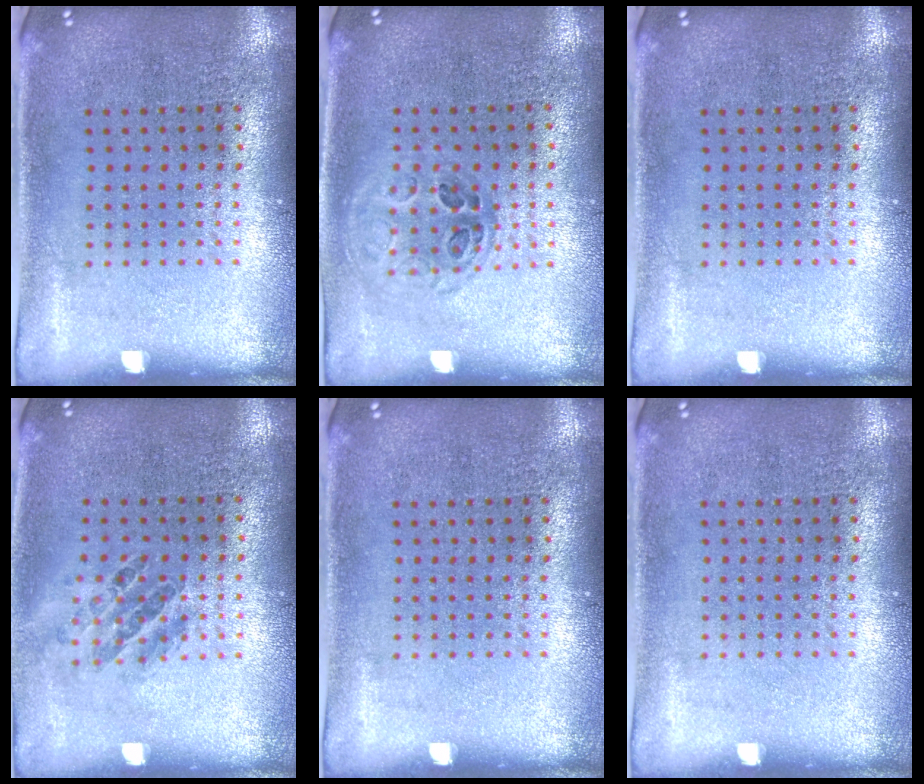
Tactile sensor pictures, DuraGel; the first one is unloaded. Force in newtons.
{"total": 1.0, "press": 0.9, "slide": 0.3}
{"total": 0.0}
{"total": 1.0, "press": 0.8, "slide": 0.5}
{"total": 0.0}
{"total": 0.0}